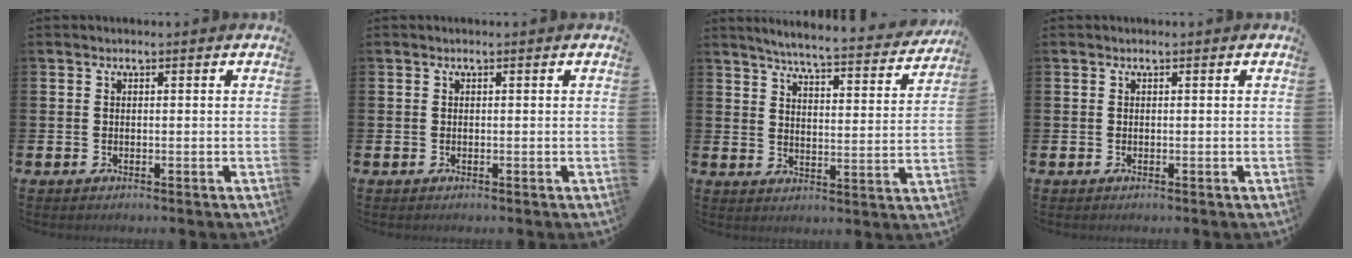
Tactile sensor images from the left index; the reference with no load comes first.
{"total": 0.0}
{"total": 5.6, "force": [5.3, 0.1, 1.8], "torque": [-0.053, -0.043, 0.086]}
{"total": 0.0}